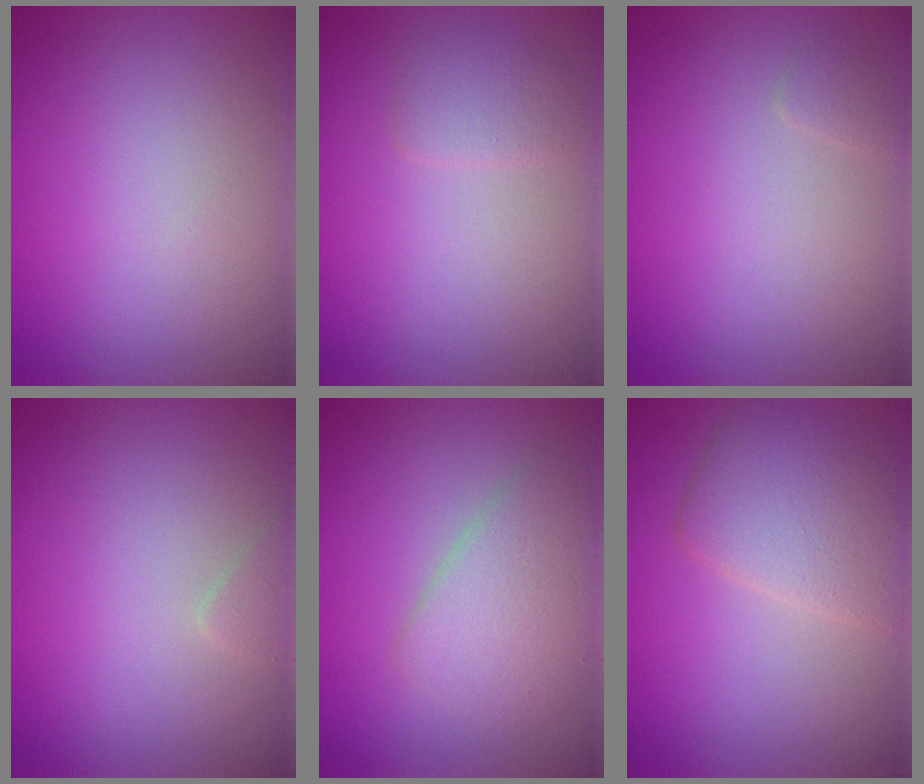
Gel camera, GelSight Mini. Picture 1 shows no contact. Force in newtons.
{"total": 1.7, "press": 1.7, "slide": 0.1}
{"total": 0.8, "press": 0.8, "slide": 0.0}
{"total": 0.8, "press": 0.8, "slide": 0.0}
{"total": 3.9, "press": 3.9, "slide": 0.2}
{"total": 4.7, "press": 4.7, "slide": 0.3}